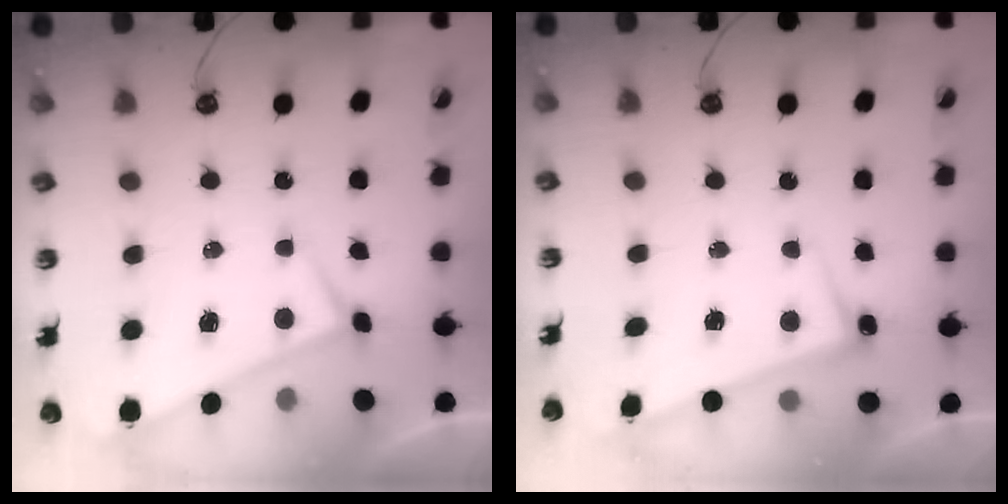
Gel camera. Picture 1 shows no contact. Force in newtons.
{"total": 2.6, "press": 2.5, "slide": 0.7}